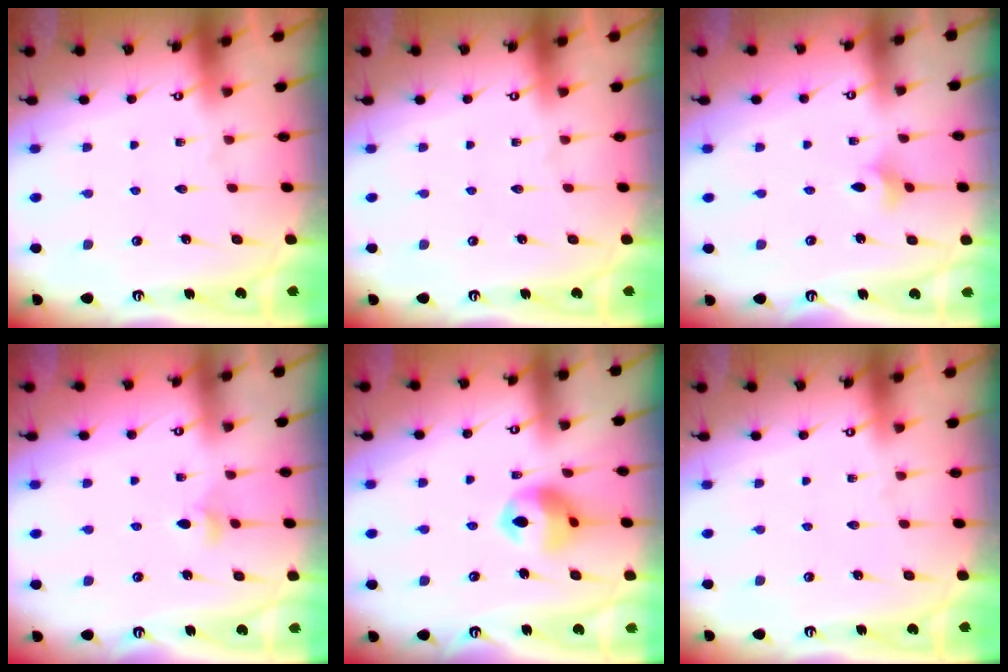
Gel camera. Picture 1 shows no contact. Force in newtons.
{"total": 0.0}
{"total": 2.8, "press": 2.8, "slide": 0.6}
{"total": 3.7, "press": 3.6, "slide": 0.8}
{"total": 11.5, "press": 11.3, "slide": 1.7}
{"total": 0.0}